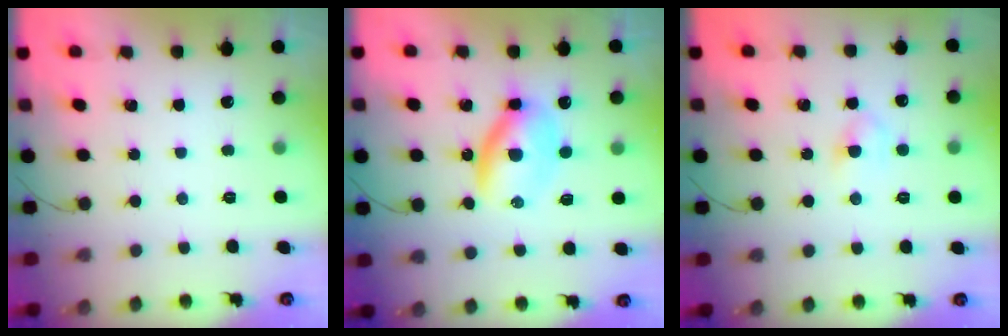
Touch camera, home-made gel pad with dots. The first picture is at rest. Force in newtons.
{"total": 6.6, "press": 6.6, "slide": 0.2}
{"total": 3.9, "press": 3.7, "slide": 1.3}